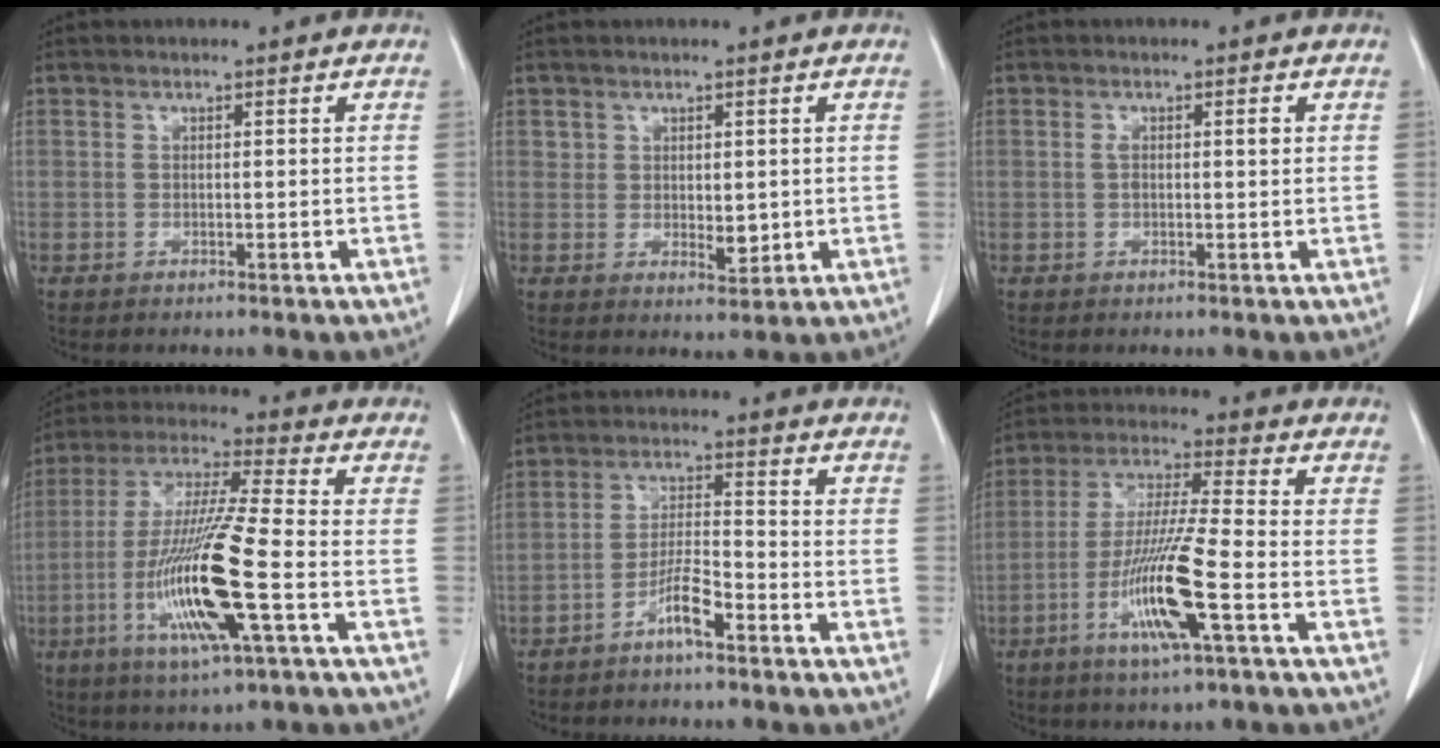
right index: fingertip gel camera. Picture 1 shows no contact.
{"total": 3.1, "force": [0.4, 2.1, 2.3], "torque": [-0.029, -0.008, 0.012]}
{"total": 2.1, "force": [0.4, 0.6, 2.0], "torque": [-0.040, 0.011, 0.009]}
{"total": 16.6, "force": [-4.9, 0.6, 15.8], "torque": [-0.326, -0.019, -0.094]}
{"total": 5.3, "force": [-3.5, 0.5, 3.9], "torque": [-0.082, 0.005, -0.067]}
{"total": 12.7, "force": [-4.7, 0.0, 11.8], "torque": [-0.236, -0.016, -0.092]}